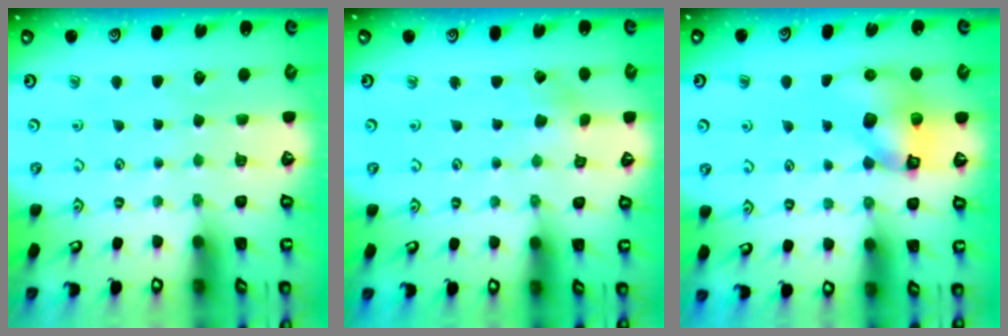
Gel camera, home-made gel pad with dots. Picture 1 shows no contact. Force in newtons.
{"total": 1.7, "press": 1.7, "slide": 0.2}
{"total": 9.9, "press": 9.8, "slide": 1.7}